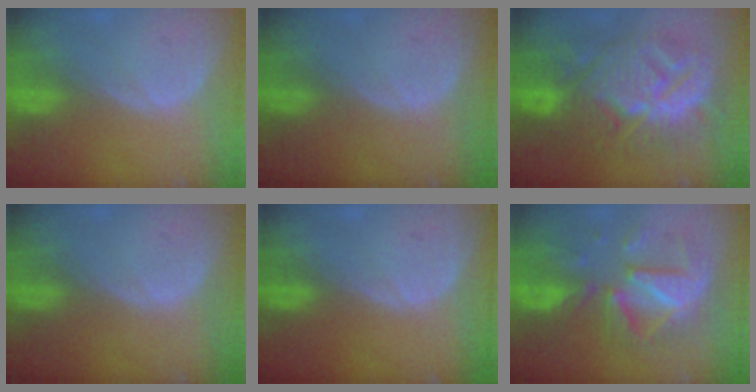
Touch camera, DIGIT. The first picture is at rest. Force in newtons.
{"total": 0.0}
{"total": 14.0, "press": 13.9, "slide": 1.4}
{"total": 0.0}
{"total": 0.0}
{"total": 10.3, "press": 10.3, "slide": 0.8}